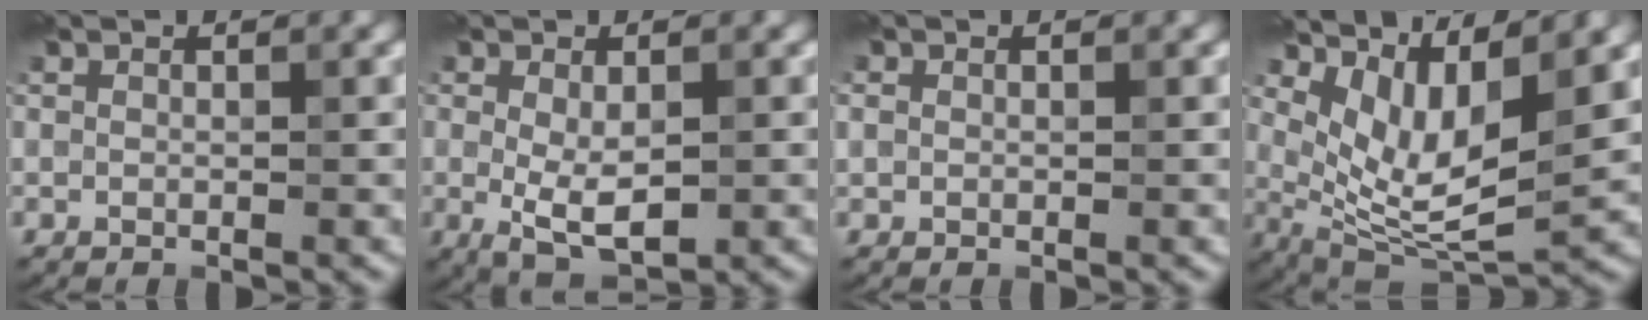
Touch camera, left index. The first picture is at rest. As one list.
[{"total": 4.4, "force": [-0.4, 2.1, 3.8], "torque": [-0.072, -0.008, -0.002]}, {"total": 0.7, "force": [0.1, 0.6, 0.2], "torque": [0.000, 0.001, 0.000]}, {"total": 7.3, "force": [2.9, 3.0, 6.0], "torque": [-0.120, -0.017, 0.059]}]